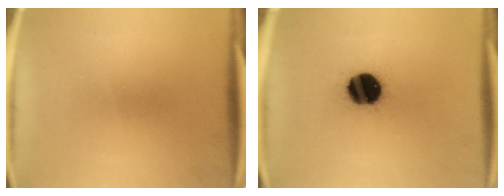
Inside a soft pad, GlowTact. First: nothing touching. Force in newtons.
{"total": 14.9}